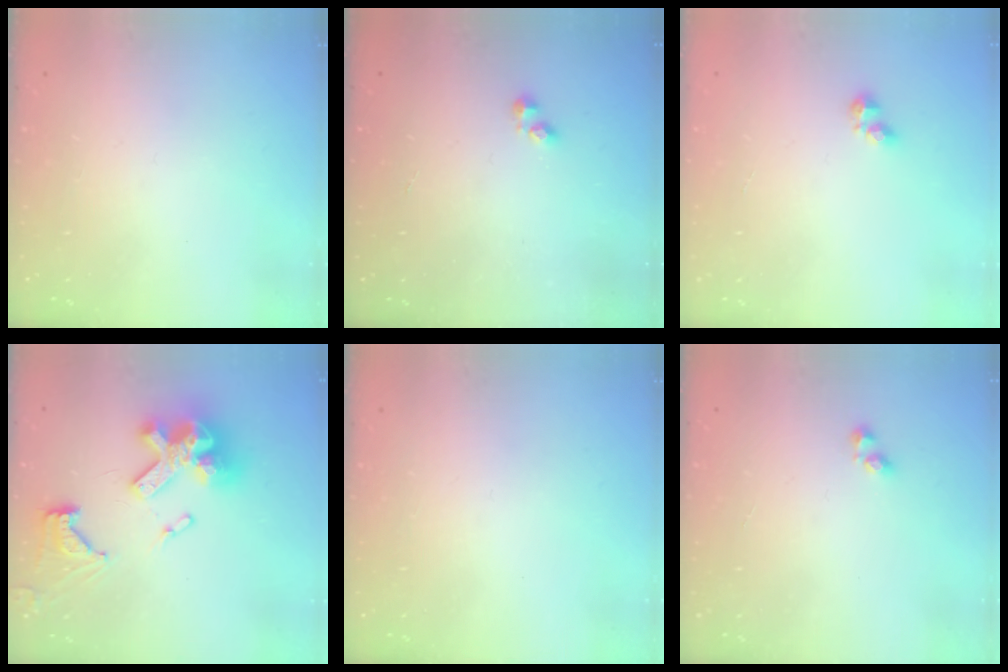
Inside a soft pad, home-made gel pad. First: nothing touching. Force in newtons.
{"total": 2.3, "press": 2.2, "slide": 0.3}
{"total": 2.6, "press": 2.5, "slide": 0.5}
{"total": 20.2, "press": 20.1, "slide": 2.1}
{"total": 0.0}
{"total": 2.9, "press": 2.6, "slide": 1.3}